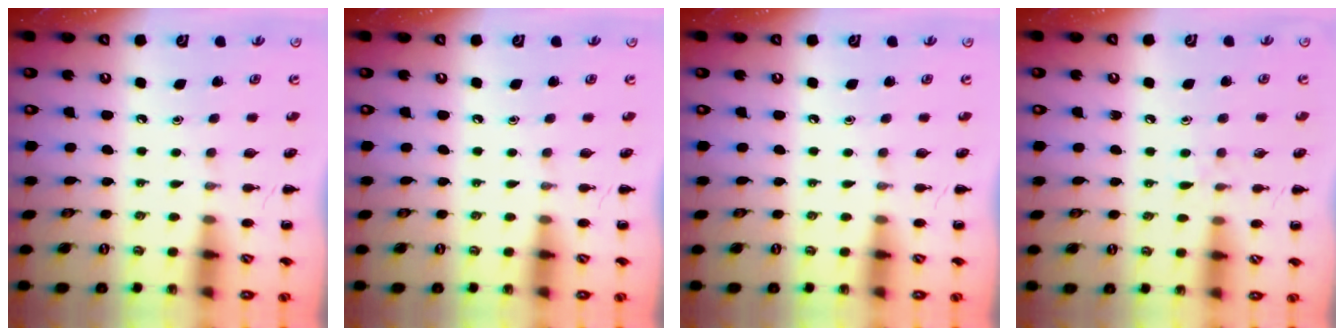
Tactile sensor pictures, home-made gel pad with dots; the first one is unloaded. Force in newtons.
{"total": 0.0}
{"total": 0.0}
{"total": 4.6, "press": 4.2, "slide": 2.0}